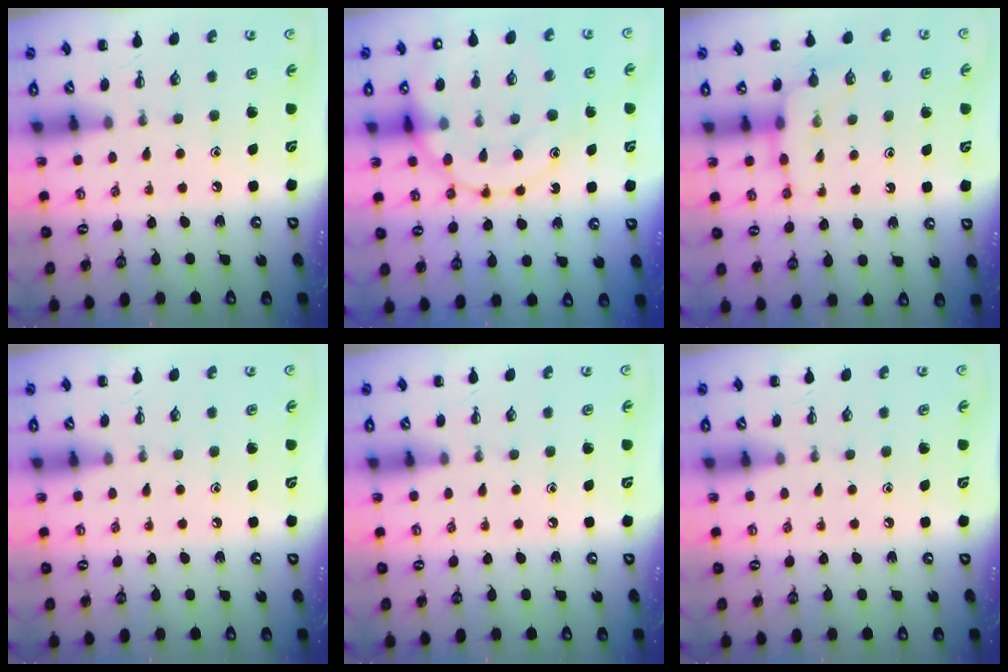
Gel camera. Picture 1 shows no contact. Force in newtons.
{"total": 19.3, "press": 19.2, "slide": 2.0}
{"total": 8.4, "press": 8.4, "slide": 0.5}
{"total": 0.0}
{"total": 0.0}
{"total": 0.0}